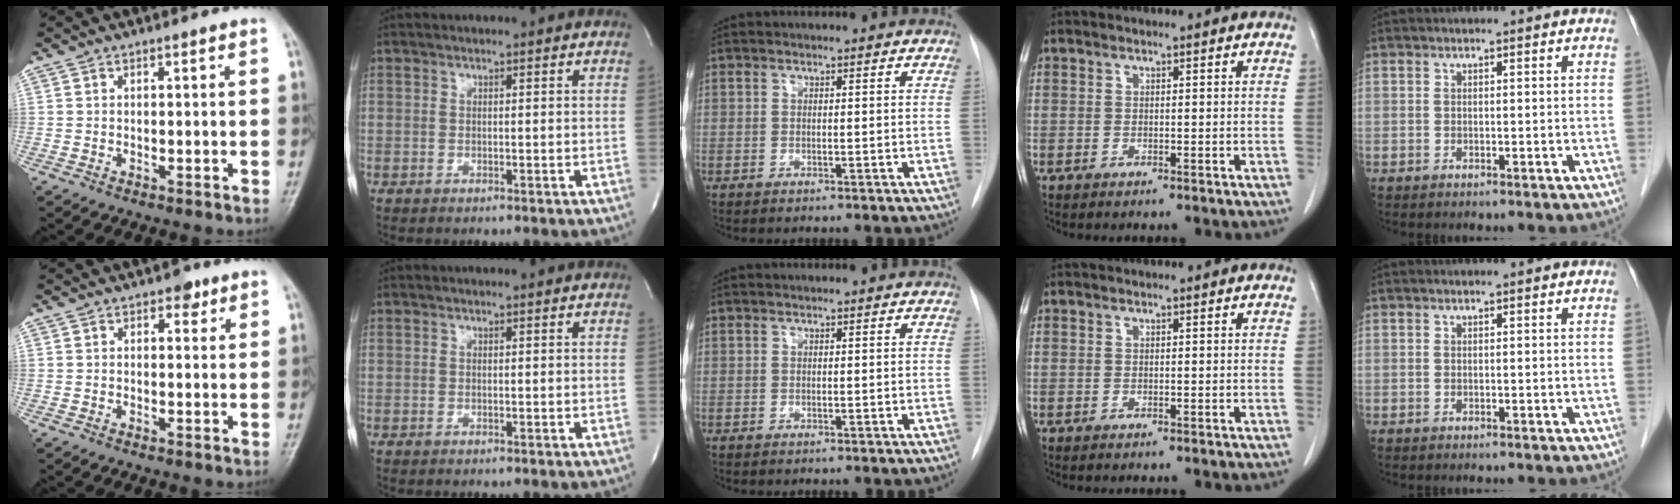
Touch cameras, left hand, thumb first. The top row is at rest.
{"thumb": {"total": 2.3, "force": [1.2, 1.5, 1.2], "torque": [0.000, -0.003, 0.013]}}